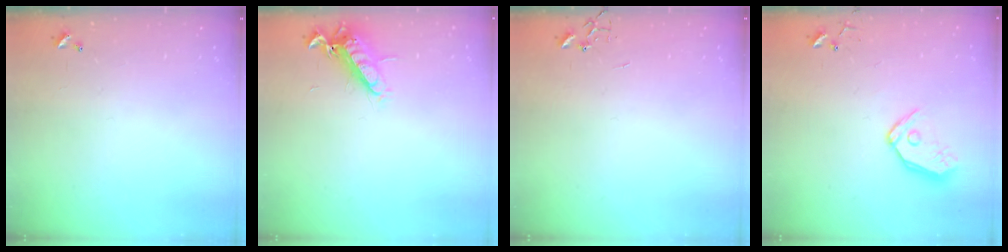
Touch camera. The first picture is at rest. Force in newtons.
{"total": 13.0, "press": 12.9, "slide": 1.2}
{"total": 0.0}
{"total": 11.1, "press": 11.0, "slide": 1.7}